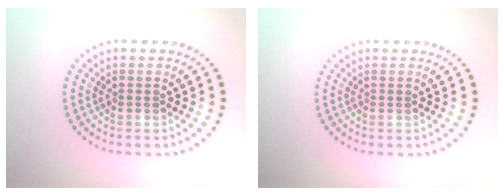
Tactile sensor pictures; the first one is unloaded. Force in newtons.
{"total": 0.0}